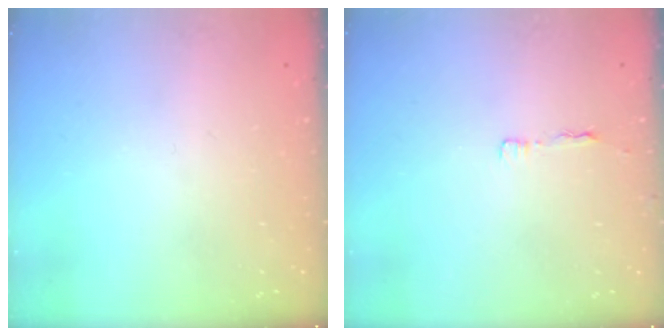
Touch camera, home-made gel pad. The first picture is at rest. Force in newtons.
{"total": 2.9, "press": 2.9, "slide": 0.4}